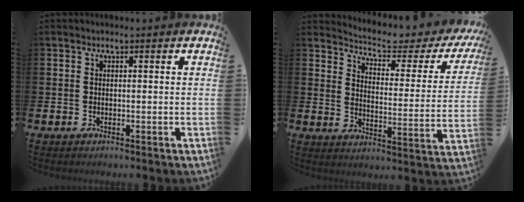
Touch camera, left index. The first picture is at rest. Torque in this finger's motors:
{"motor_torque": [0.38, -0.29, 0.06, 0.01]}